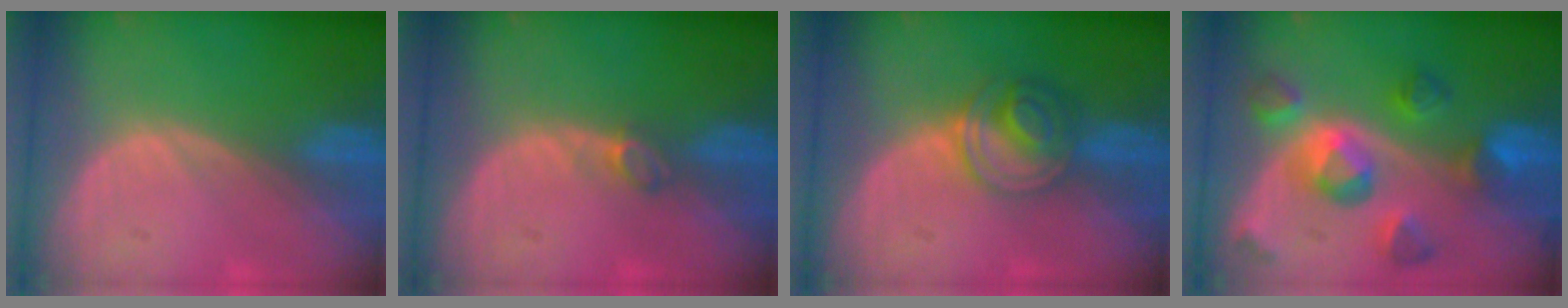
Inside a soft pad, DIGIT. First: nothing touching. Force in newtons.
{"total": 1.7, "press": 1.7, "slide": 0.4}
{"total": 6.3, "press": 5.5, "slide": 3.1}
{"total": 9.5, "press": 8.7, "slide": 4.0}